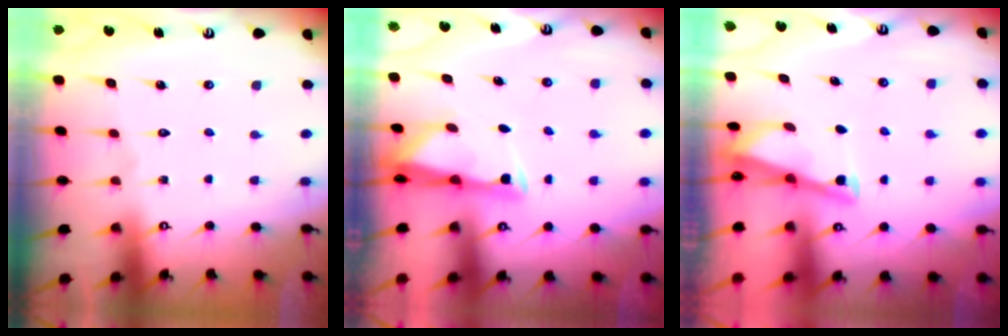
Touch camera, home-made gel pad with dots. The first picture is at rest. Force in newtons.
{"total": 2.9, "press": 2.9, "slide": 0.4}
{"total": 2.9, "press": 2.9, "slide": 0.4}